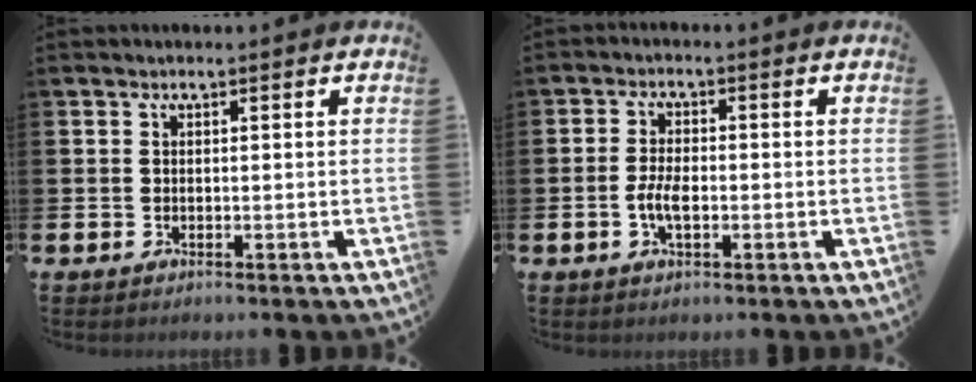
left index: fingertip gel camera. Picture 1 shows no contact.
{"total": 3.4, "force": [-0.6, 1.5, 3.0], "torque": [-0.053, 0.003, -0.012]}